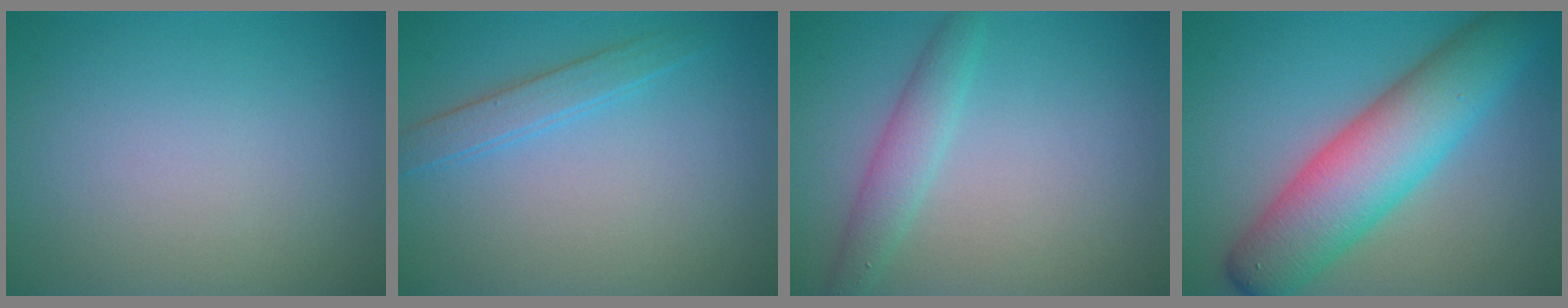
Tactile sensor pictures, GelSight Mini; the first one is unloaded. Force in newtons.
{"total": 2.1, "press": 2.1, "slide": 0.1}
{"total": 2.5, "press": 2.5, "slide": 0.0}
{"total": 9.3, "press": 9.3, "slide": 0.2}